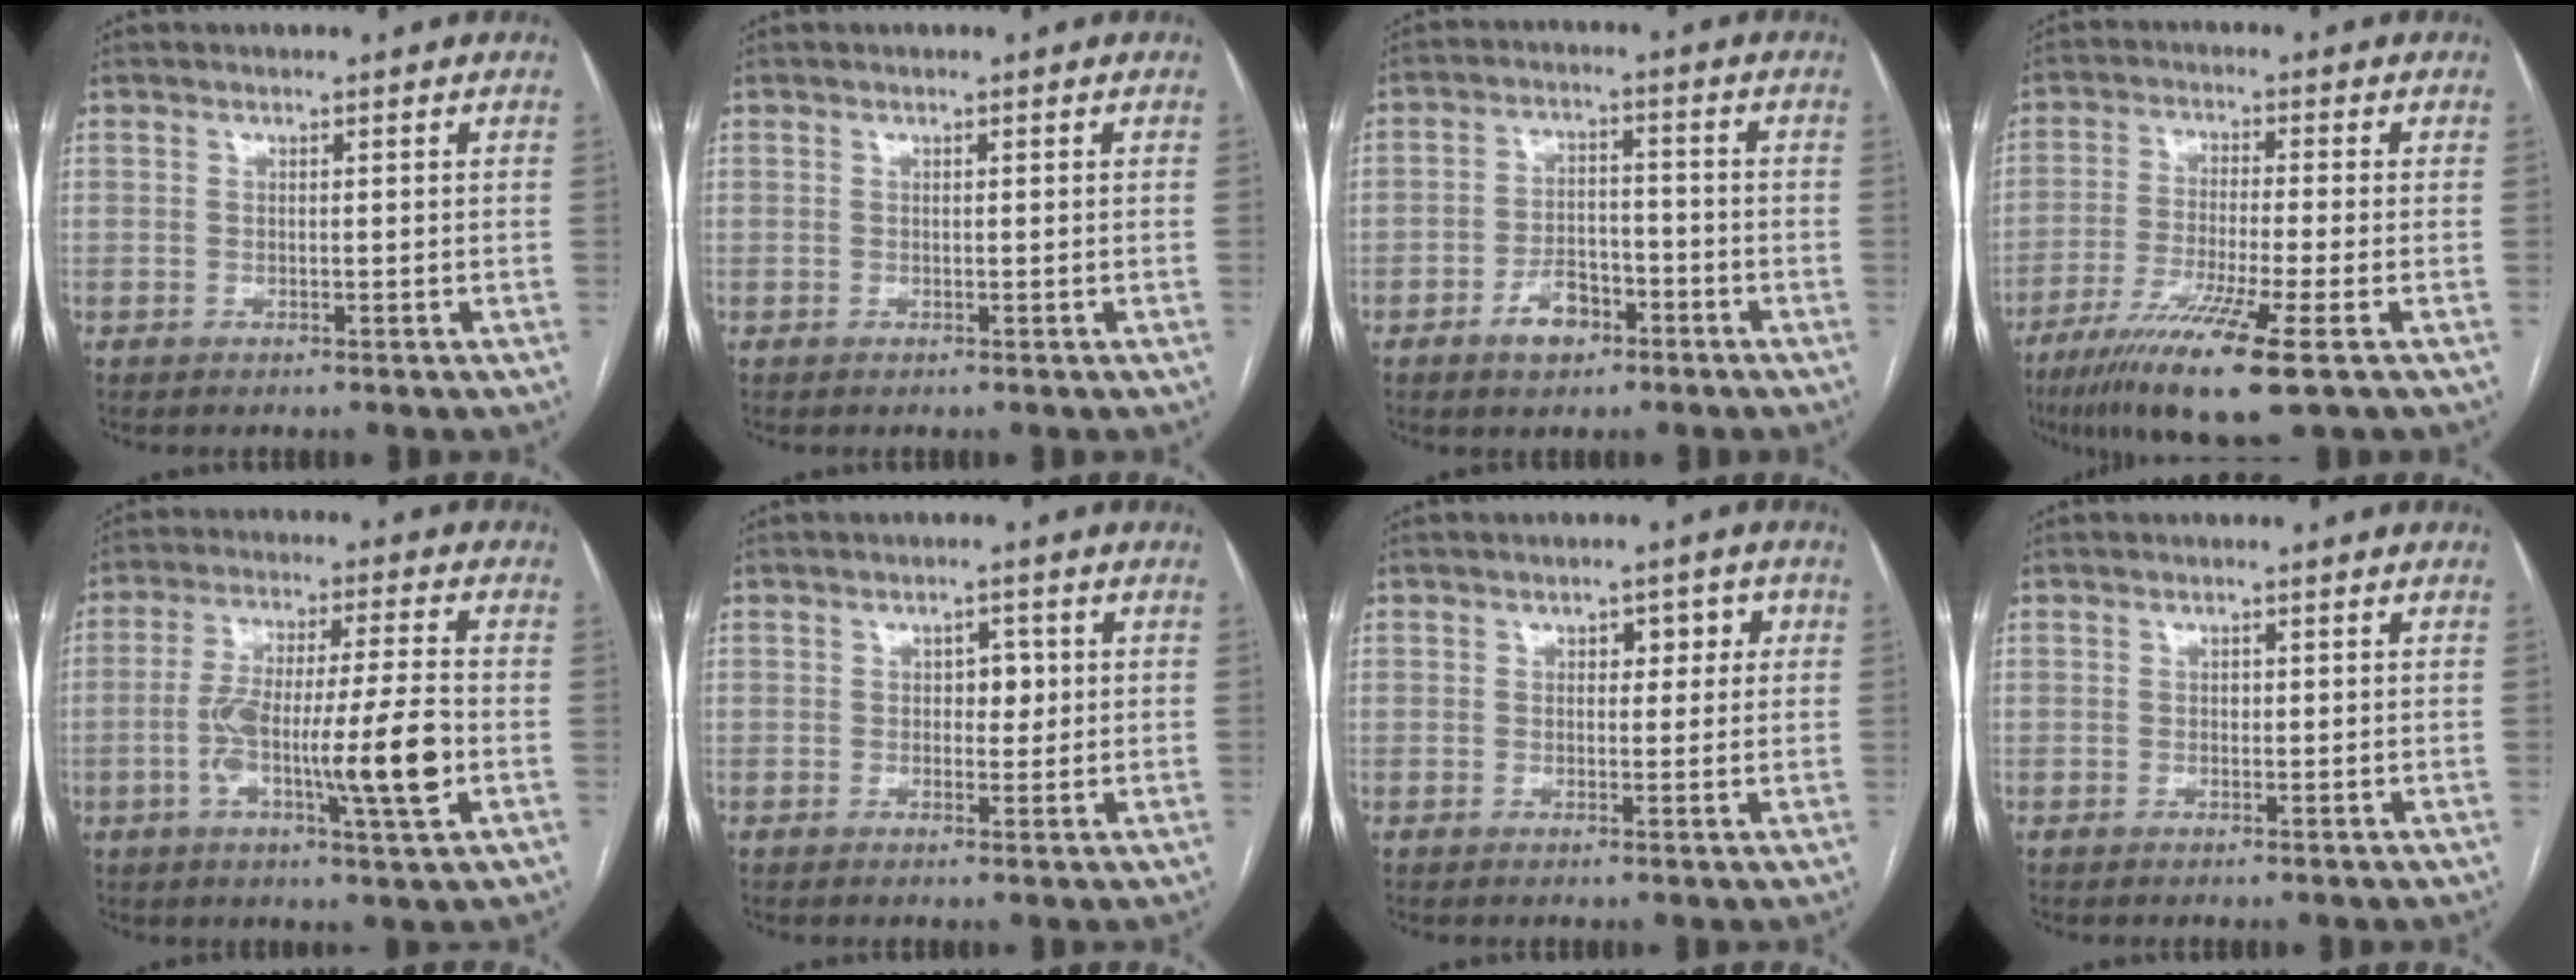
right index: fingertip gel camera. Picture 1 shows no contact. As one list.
[{"total": 0.0}, {"total": 5.8, "force": [-3.4, 3.4, 3.2], "torque": [-0.060, 0.014, -0.053]}, {"total": 12.5, "force": [-7.2, -0.3, 10.3], "torque": [-0.198, -0.035, -0.126]}, {"total": 13.6, "force": [-3.2, 0.8, 13.2], "torque": [-0.234, 0.005, -0.056]}, {"total": 2.8, "force": [0.4, 1.8, 2.1], "torque": [-0.025, 0.007, 0.005]}, {"total": 3.6, "force": [1.1, 2.1, 2.7], "torque": [-0.028, 0.016, 0.013]}, {"total": 0.6, "force": [0.0, 0.4, 0.3], "torque": [-0.004, 0.002, -0.001]}]